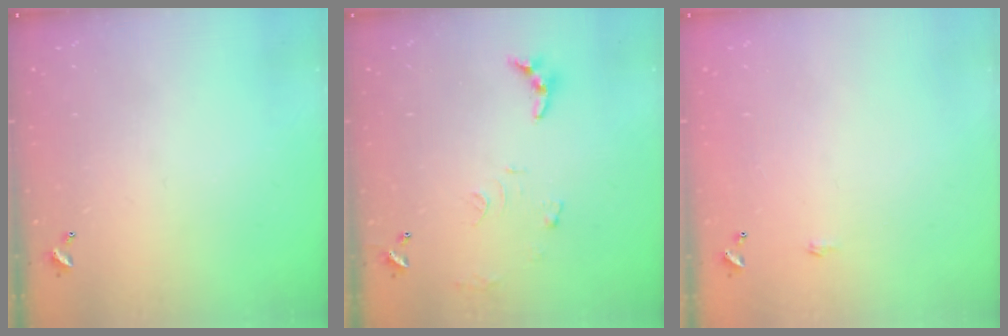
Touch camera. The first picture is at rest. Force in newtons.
{"total": 9.3, "press": 9.3, "slide": 0.6}
{"total": 0.6, "press": 0.6, "slide": 0.2}